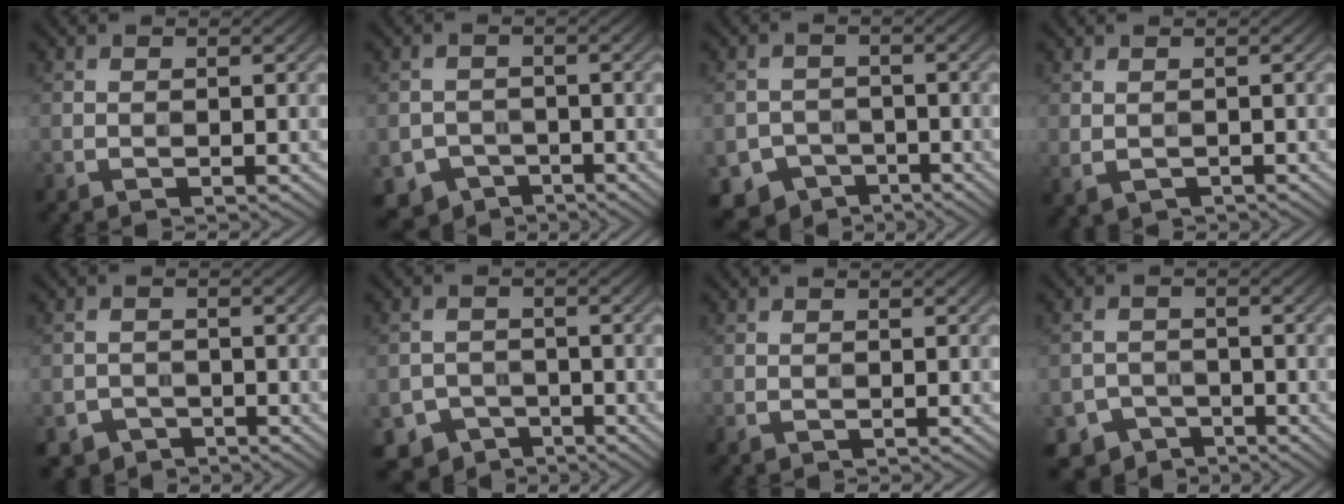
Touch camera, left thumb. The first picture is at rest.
{"total": 5.9, "force": [-3.9, 4.1, 1.8], "torque": [-0.030, -0.017, -0.065]}
{"total": 7.6, "force": [-5.1, 5.2, 2.2], "torque": [-0.034, -0.017, -0.079]}
{"total": 1.7, "force": [-0.4, 1.2, 1.1], "torque": [-0.024, -0.009, -0.002]}
{"total": 3.0, "force": [-2.2, 2.0, 0.4], "torque": [-0.005, -0.002, -0.039]}
{"total": 6.6, "force": [-4.6, 4.4, 1.6], "torque": [-0.024, -0.014, -0.073]}
{"total": 0.6, "force": [-0.4, 0.3, 0.3], "torque": [-0.010, -0.002, -0.009]}
{"total": 5.3, "force": [-3.9, 3.4, 1.0], "torque": [-0.011, -0.009, -0.067]}